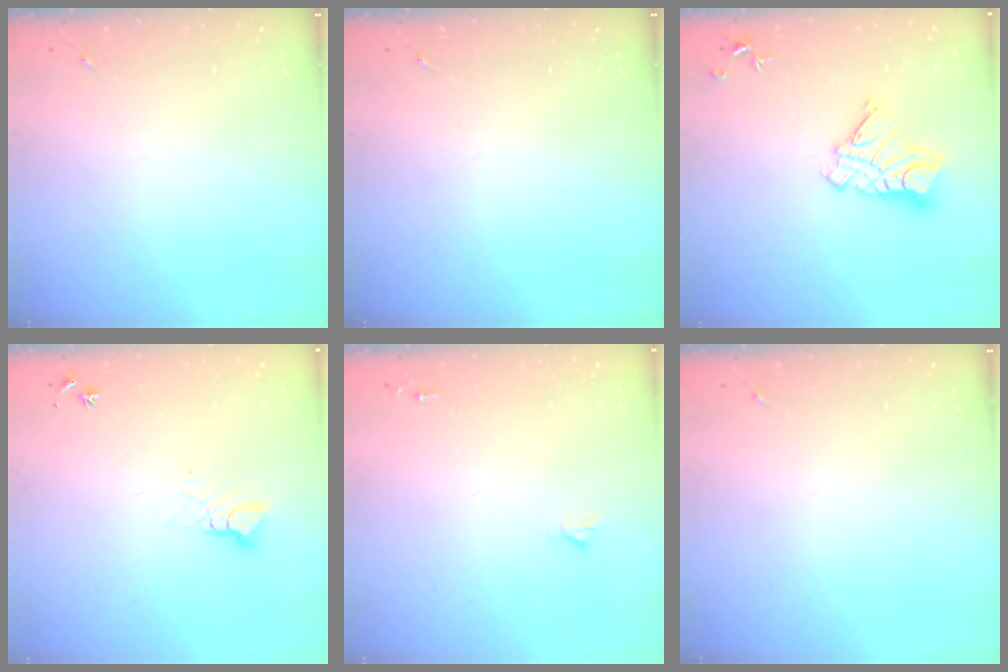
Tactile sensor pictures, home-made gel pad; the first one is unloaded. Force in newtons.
{"total": 0.0}
{"total": 11.1, "press": 11.0, "slide": 1.1}
{"total": 5.1, "press": 5.1, "slide": 0.4}
{"total": 1.6, "press": 1.6, "slide": 0.1}
{"total": 0.0}